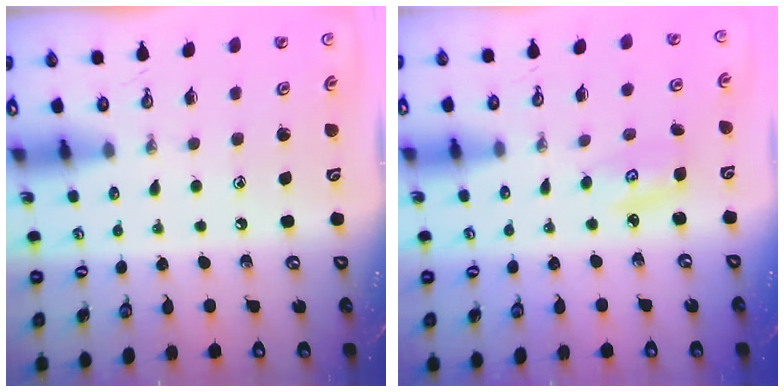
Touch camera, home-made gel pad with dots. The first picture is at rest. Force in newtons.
{"total": 2.6, "press": 2.6, "slide": 0.3}